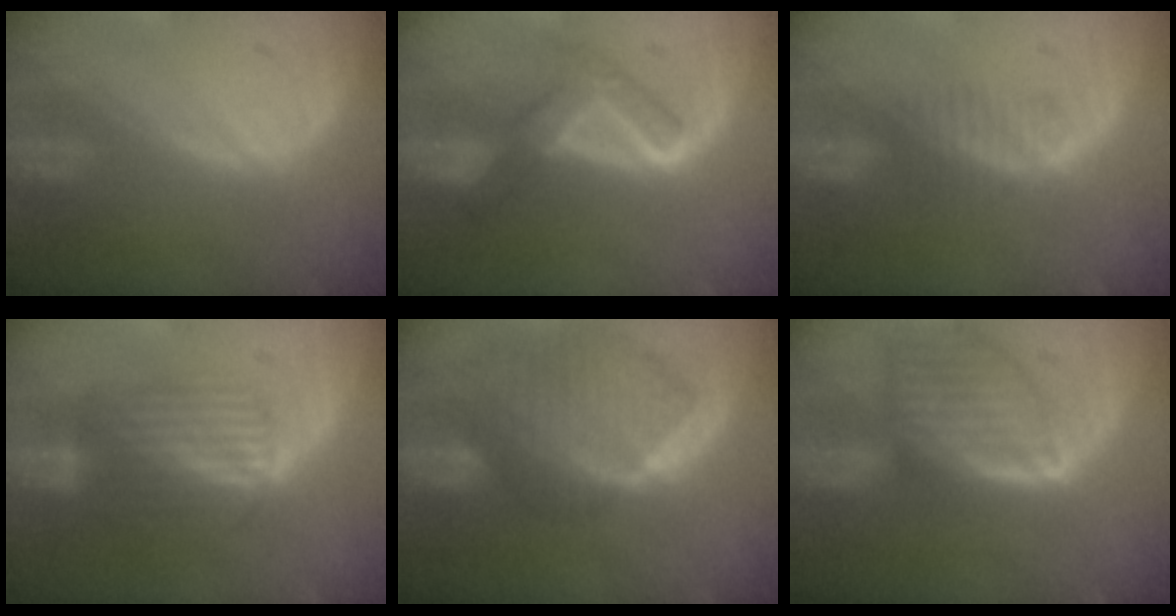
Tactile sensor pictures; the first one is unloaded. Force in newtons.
{"total": 5.7, "press": 5.6, "slide": 1.2}
{"total": 2.2, "press": 2.0, "slide": 0.9}
{"total": 6.7, "press": 6.1, "slide": 2.8}
{"total": 10.4, "press": 9.0, "slide": 5.1}
{"total": 8.1, "press": 7.2, "slide": 3.6}